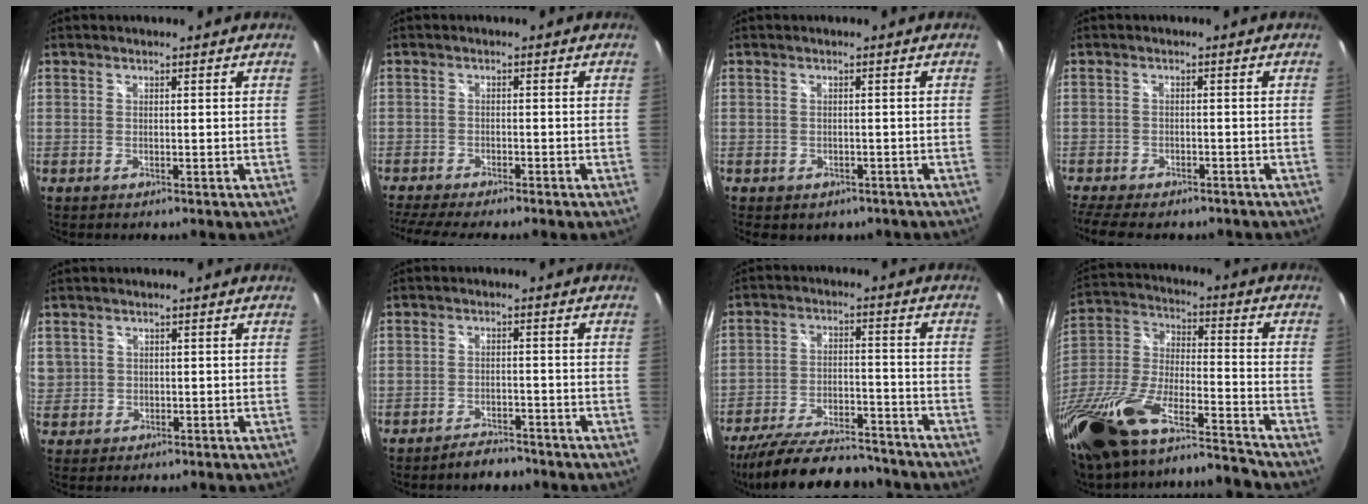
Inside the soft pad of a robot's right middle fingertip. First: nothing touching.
{"total": 6.8, "force": [-6.1, 0.1, 3.1], "torque": [-0.081, -0.024, -0.102]}
{"total": 3.2, "force": [-1.8, 2.4, 1.2], "torque": [-0.030, -0.010, -0.017]}
{"total": 9.4, "force": [-7.6, 3.5, 4.3], "torque": [-0.105, -0.029, -0.121]}
{"total": 3.7, "force": [0.8, 3.5, 0.8], "torque": [-0.009, 0.004, 0.015]}
{"total": 3.9, "force": [-3.6, 1.3, 1.0], "torque": [-0.029, 0.002, -0.056]}
{"total": 20.7, "force": [-17.8, 5.4, 9.2], "torque": [-0.181, -0.021, -0.263]}
{"total": 25.7, "force": [-18.7, 5.7, 16.7], "torque": [-0.328, -0.046, -0.334]}